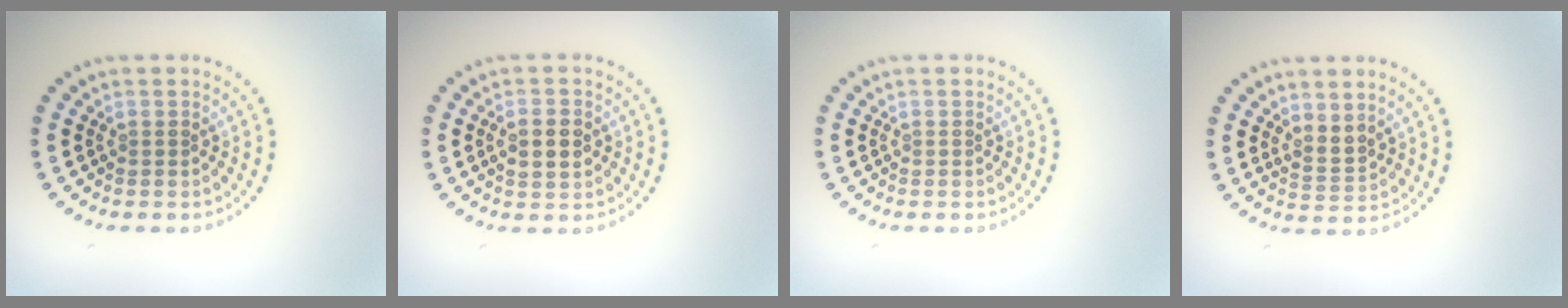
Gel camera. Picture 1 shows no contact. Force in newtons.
{"total": 2.4, "press": 2.4, "slide": 0.2}
{"total": 0.0}
{"total": 2.0, "press": 1.4, "slide": 1.3}